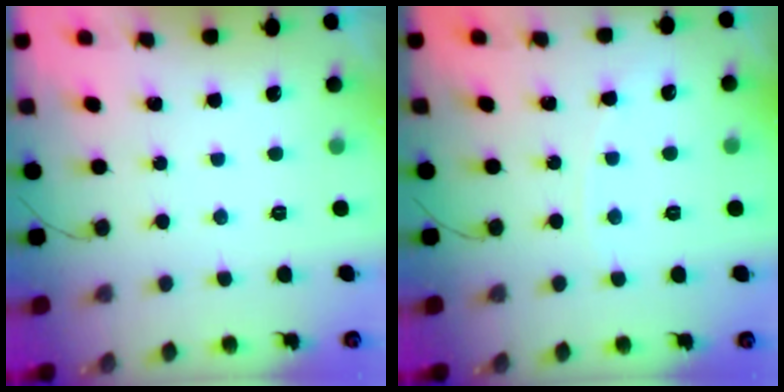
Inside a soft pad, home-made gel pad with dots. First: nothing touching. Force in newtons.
{"total": 3.2, "press": 3.1, "slide": 0.4}